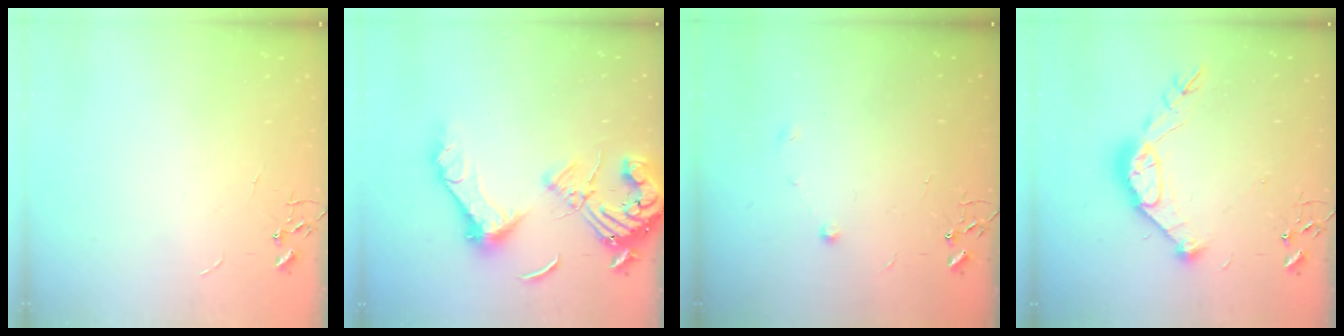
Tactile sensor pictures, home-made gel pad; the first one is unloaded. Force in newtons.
{"total": 17.0, "press": 16.9, "slide": 2.3}
{"total": 5.0, "press": 4.9, "slide": 0.8}
{"total": 14.4, "press": 14.4, "slide": 0.8}